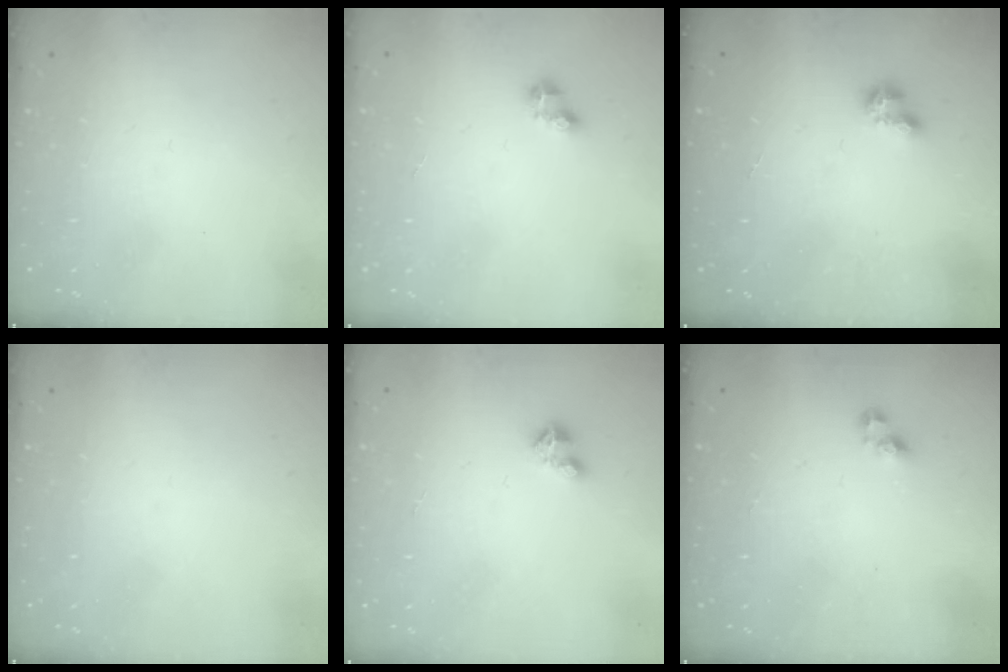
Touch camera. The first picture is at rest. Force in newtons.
{"total": 2.4, "press": 2.4, "slide": 0.3}
{"total": 1.0, "press": 1.0, "slide": 0.1}
{"total": 0.0}
{"total": 2.1, "press": 2.1, "slide": 0.2}
{"total": 3.4, "press": 3.4, "slide": 0.1}